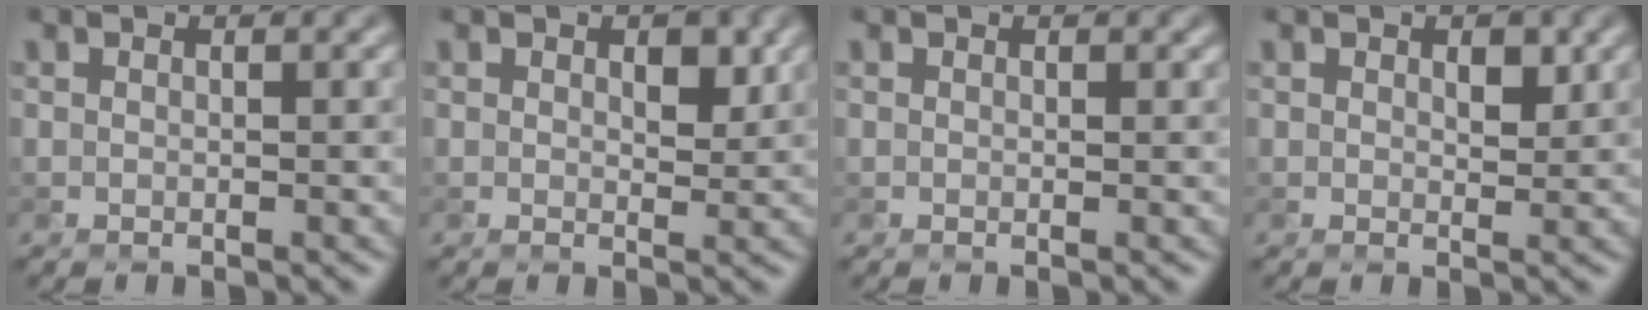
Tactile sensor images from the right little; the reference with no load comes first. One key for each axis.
{"total": 1.7, "fx": 0.6, "fy": 1.0, "fz": 1.2, "tx": -0.012, "ty": -0.005, "tz": 0.010}
{"total": 0.0}
{"total": 1.3, "fx": 0.5, "fy": 0.7, "fz": 0.9, "tx": -0.009, "ty": -0.003, "tz": 0.009}